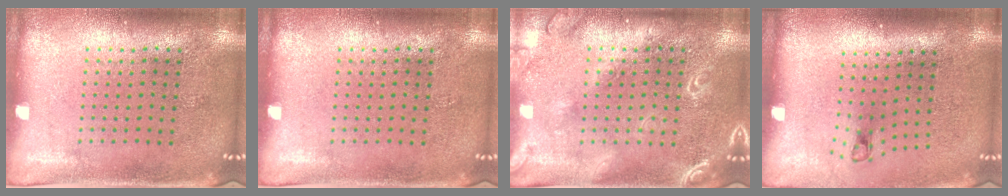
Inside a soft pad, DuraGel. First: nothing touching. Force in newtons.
{"total": 0.0}
{"total": 1.7, "press": 1.7, "slide": 0.2}
{"total": 0.8, "press": 0.4, "slide": 0.7}